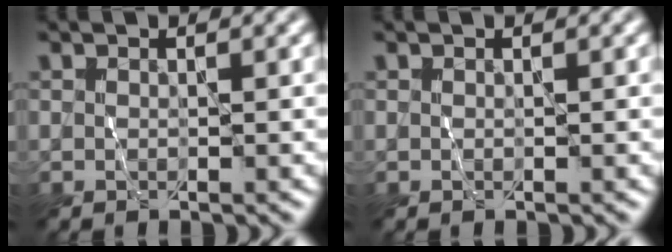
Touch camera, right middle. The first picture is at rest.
{"total": 0.0}